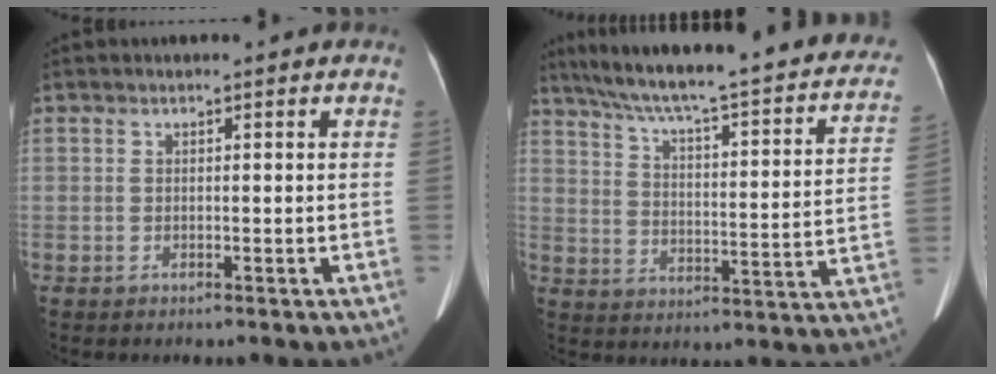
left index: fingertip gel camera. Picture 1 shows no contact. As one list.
[{"total": 31.7, "force": [26.0, 4.7, 17.4], "torque": [-0.262, -0.024, 0.328]}]